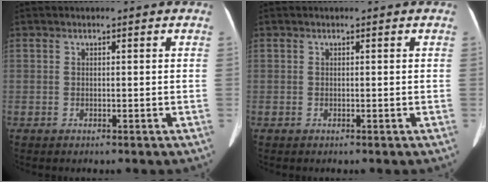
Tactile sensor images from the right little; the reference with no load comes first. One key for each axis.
{"total": 0.0}